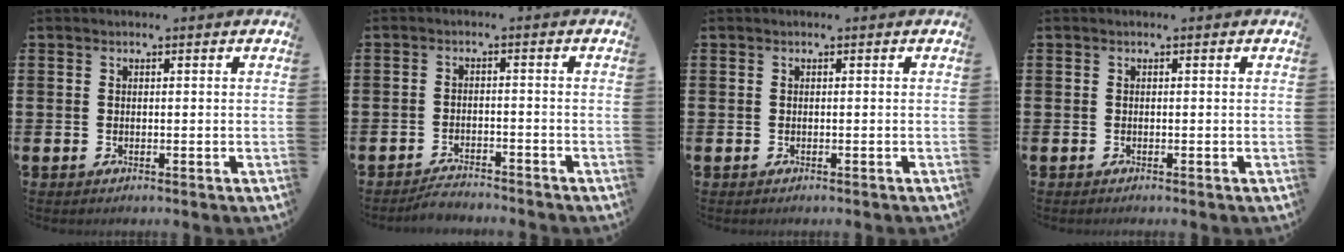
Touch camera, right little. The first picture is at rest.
{"total": 2.3, "force": [-2.3, 0.0, -0.1], "torque": [-0.005, 0.004, -0.047]}
{"total": 0.0}
{"total": 0.0}